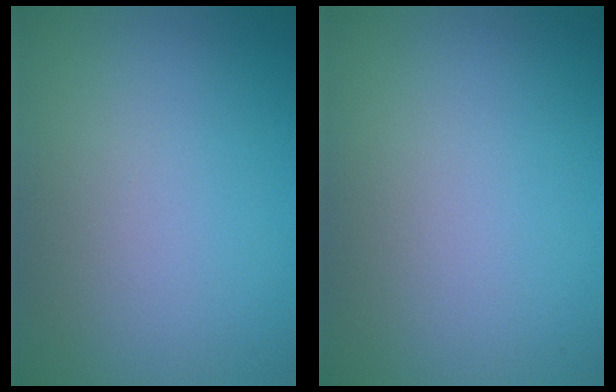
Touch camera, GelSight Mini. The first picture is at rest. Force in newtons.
{"total": 0.0}